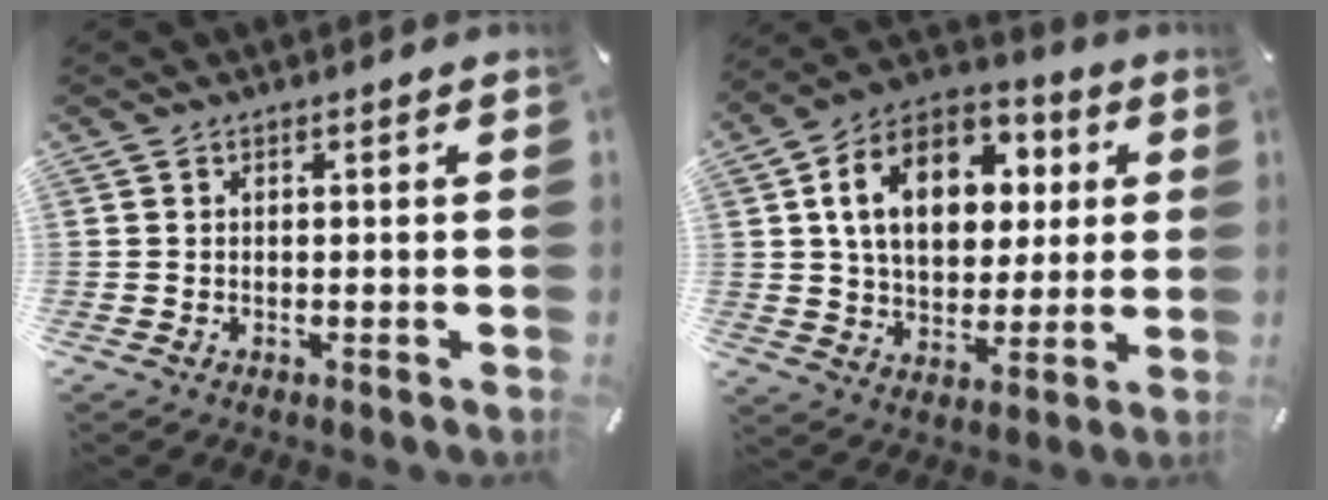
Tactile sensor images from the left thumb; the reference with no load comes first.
{"total": 16.3, "force": [4.9, 11.8, 10.1], "torque": [-0.181, -0.006, 0.090]}